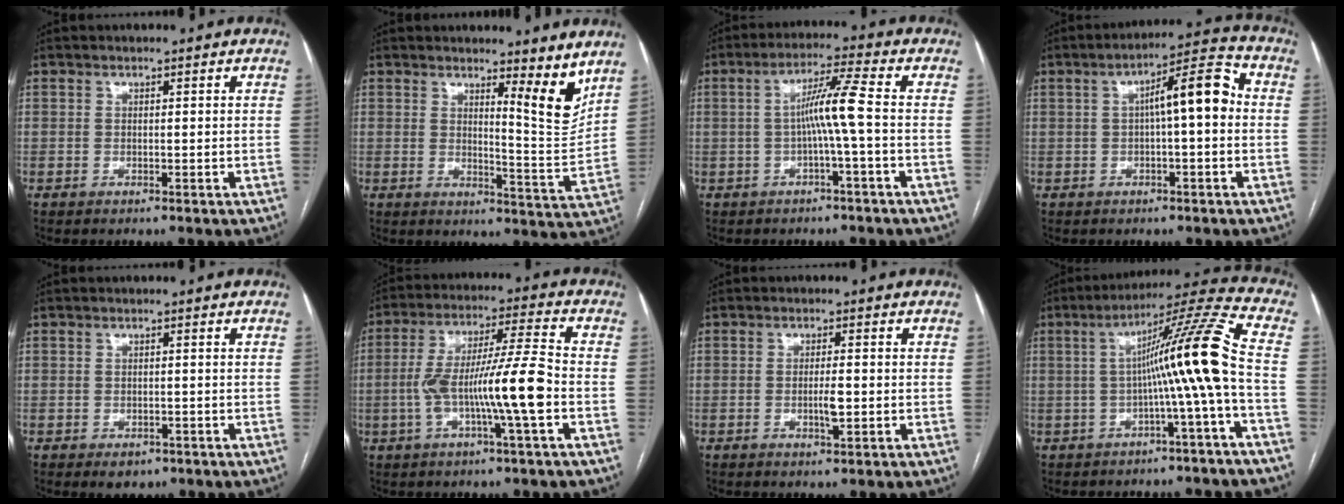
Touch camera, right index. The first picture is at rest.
{"total": 6.7, "force": [4.8, 0.3, 4.6], "torque": [-0.058, -0.035, 0.066]}
{"total": 6.4, "force": [-0.7, -1.0, 6.3], "torque": [-0.113, 0.016, -0.012]}
{"total": 8.6, "force": [0.5, 1.5, 8.4], "torque": [-0.127, 0.031, 0.005]}
{"total": 2.3, "force": [-1.3, 1.6, 1.1], "torque": [-0.009, 0.001, -0.008]}
{"total": 12.6, "force": [-2.9, -0.3, 12.2], "torque": [-0.232, 0.011, -0.055]}
{"total": 2.9, "force": [-0.6, 0.3, 2.8], "torque": [-0.053, -0.002, -0.008]}
{"total": 12.4, "force": [-1.5, -2.3, 12.1], "torque": [-0.176, 0.023, -0.026]}